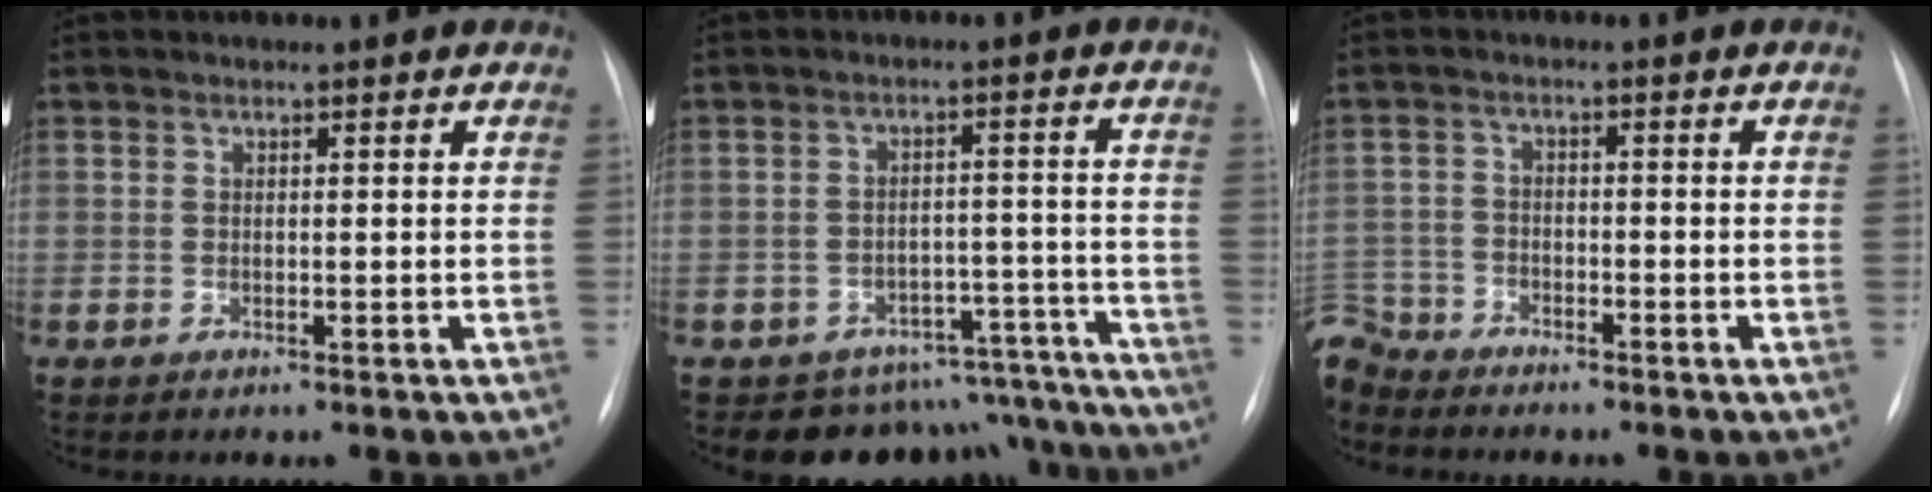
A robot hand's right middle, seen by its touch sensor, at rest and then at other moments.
{"total": 13.6, "force": [-12.5, 5.2, 0.0], "torque": [0.030, 0.058, -0.149]}
{"total": 6.6, "force": [-6.1, 2.7, 0.2], "torque": [-0.006, 0.000, -0.119]}